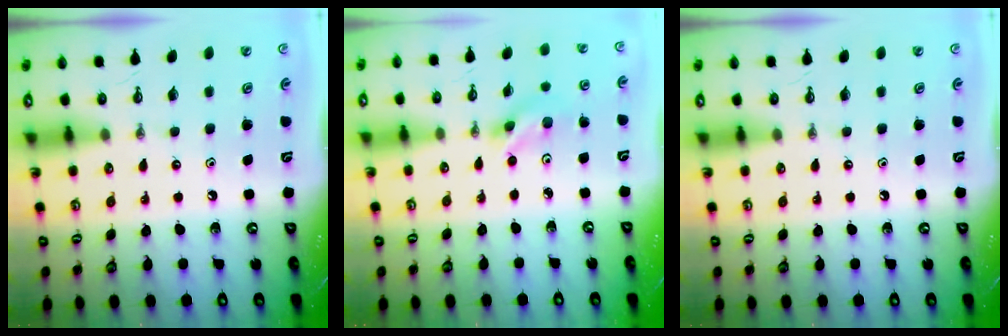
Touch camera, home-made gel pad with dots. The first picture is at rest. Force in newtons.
{"total": 4.7, "press": 4.6, "slide": 0.7}
{"total": 0.0}